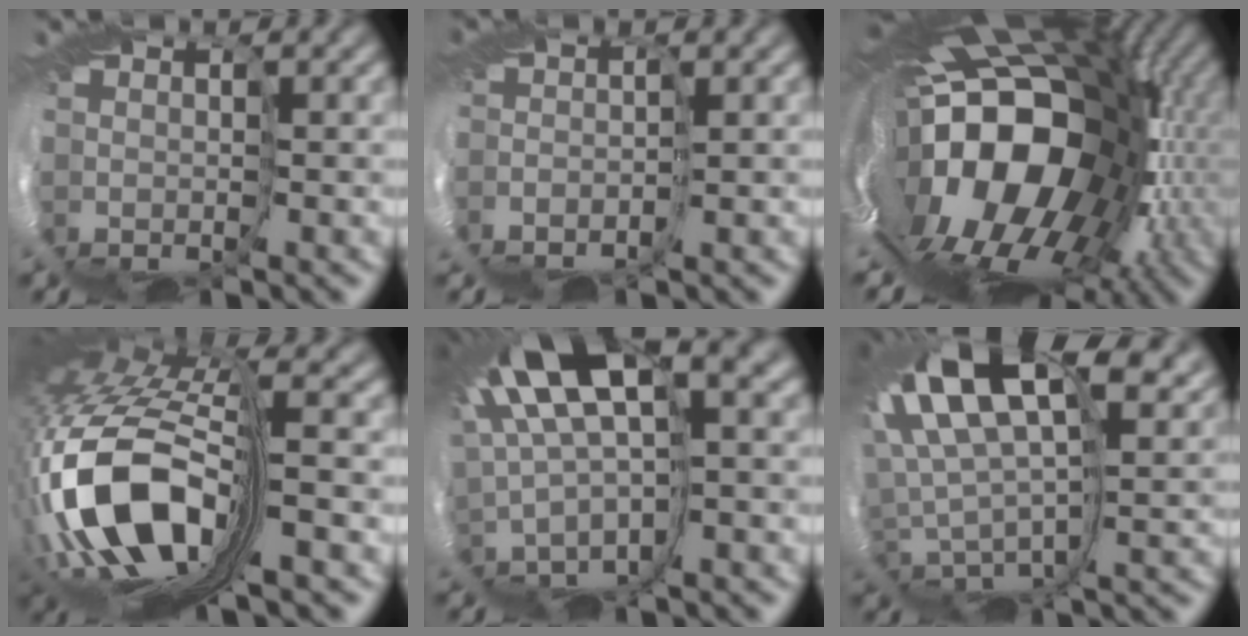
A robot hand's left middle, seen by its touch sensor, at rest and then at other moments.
{"total": 3.1, "force": [-3.0, -1.0, 0.2], "torque": [-0.034, 0.010, -0.048]}
{"total": 16.1, "force": [-1.8, 9.0, 13.2], "torque": [-0.217, -0.025, -0.041]}
{"total": 11.4, "force": [-4.4, 4.1, 9.7], "torque": [-0.259, -0.015, -0.067]}
{"total": 8.9, "force": [3.9, 1.5, 7.8], "torque": [-0.193, 0.014, 0.088]}
{"total": 13.0, "force": [7.0, 4.5, 10.0], "torque": [-0.237, 0.023, 0.138]}